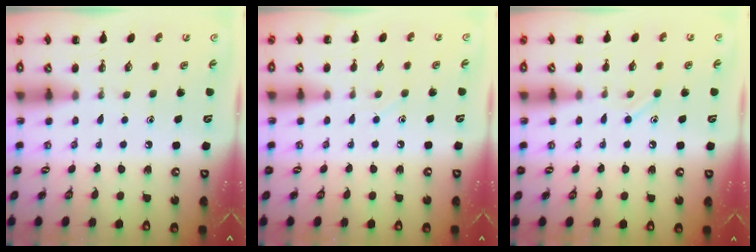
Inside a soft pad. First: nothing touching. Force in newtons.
{"total": 2.9, "press": 2.7, "slide": 0.9}
{"total": 7.3, "press": 7.0, "slide": 2.2}